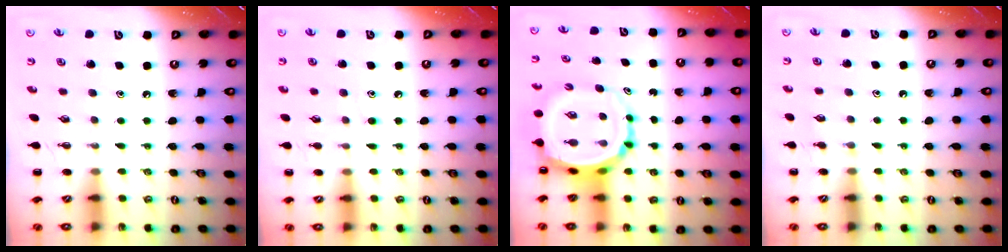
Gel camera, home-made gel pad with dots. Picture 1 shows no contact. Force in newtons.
{"total": 5.4, "press": 4.9, "slide": 2.1}
{"total": 9.2, "press": 8.7, "slide": 3.0}
{"total": 3.4, "press": 3.2, "slide": 1.3}